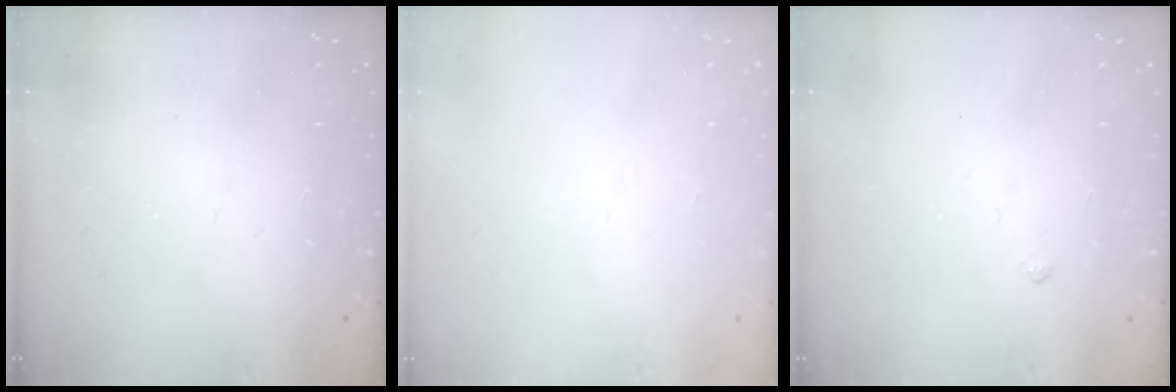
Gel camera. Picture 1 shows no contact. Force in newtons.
{"total": 0.0}
{"total": 2.9, "press": 2.8, "slide": 0.6}